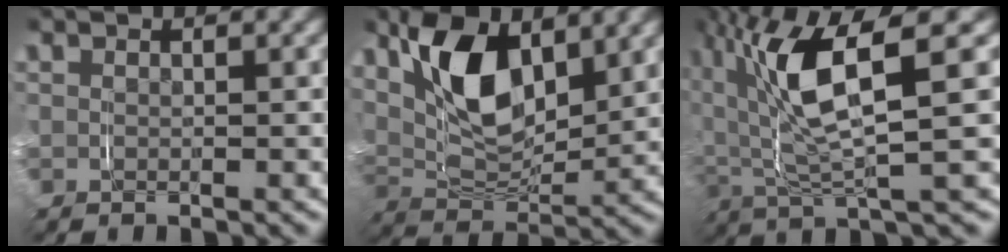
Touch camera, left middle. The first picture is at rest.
{"total": 8.6, "force": [2.9, 4.8, 6.5], "torque": [-0.140, -0.013, 0.045]}
{"total": 8.1, "force": [1.6, 2.5, 7.5], "torque": [-0.161, 0.002, 0.022]}